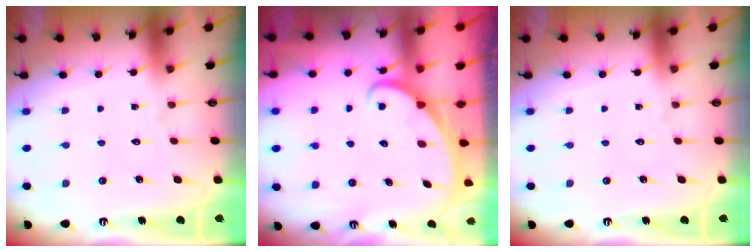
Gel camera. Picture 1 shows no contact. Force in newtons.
{"total": 2.3, "press": 2.3, "slide": 0.3}
{"total": 0.0}